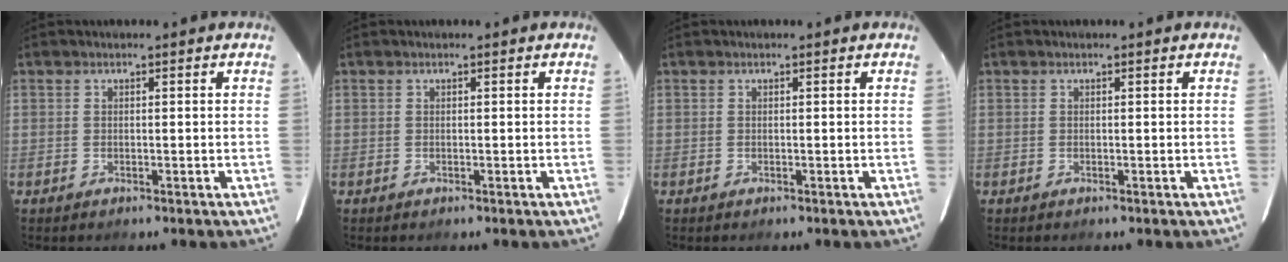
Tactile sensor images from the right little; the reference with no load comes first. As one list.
[{"total": 0.0}, {"total": 0.0}, {"total": 0.0}]